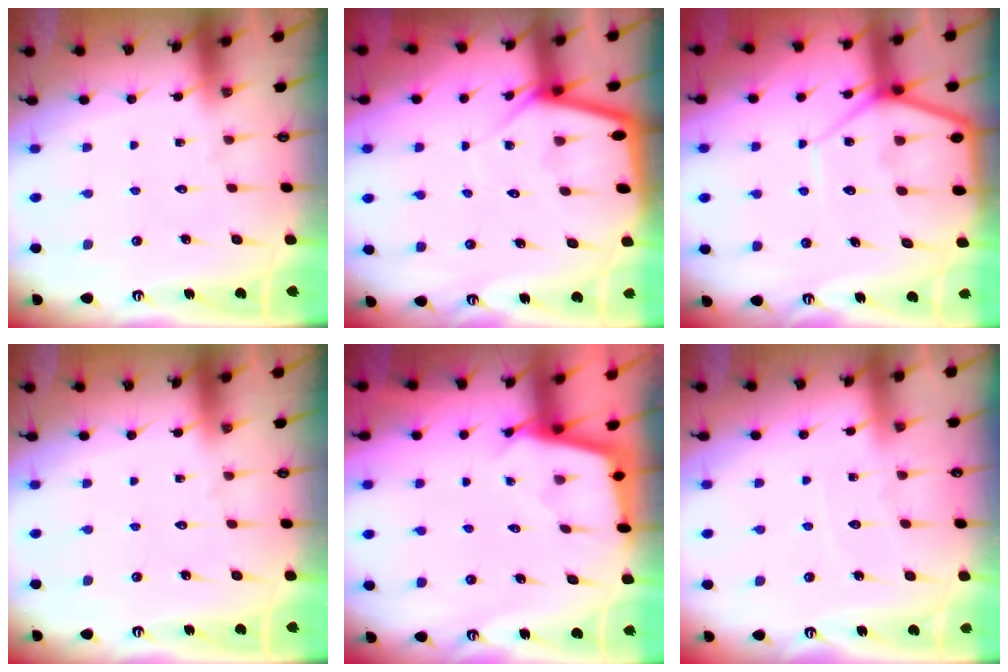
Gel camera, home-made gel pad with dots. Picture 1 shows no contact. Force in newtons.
{"total": 5.2, "press": 5.2, "slide": 0.4}
{"total": 9.4, "press": 9.3, "slide": 0.9}
{"total": 0.0}
{"total": 2.4, "press": 2.4, "slide": 0.2}
{"total": 3.6, "press": 3.6, "slide": 0.4}